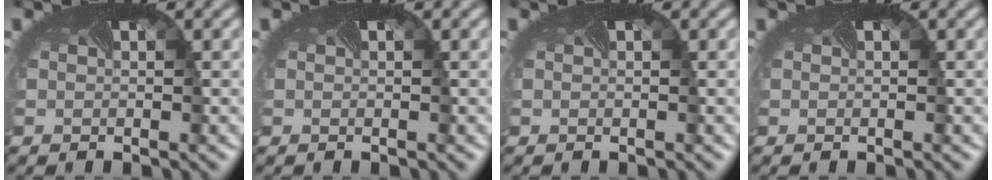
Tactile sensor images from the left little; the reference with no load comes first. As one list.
[{"total": 0.0}, {"total": 0.0}, {"total": 0.0}]